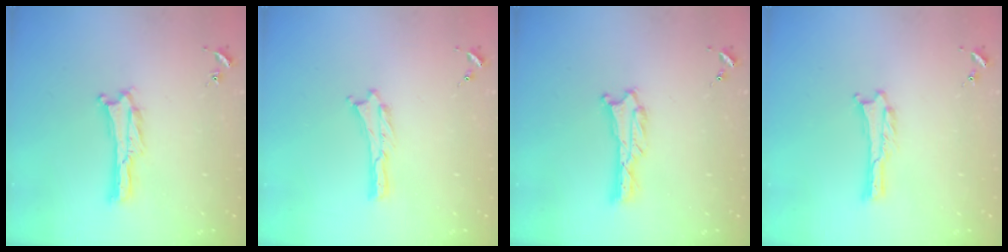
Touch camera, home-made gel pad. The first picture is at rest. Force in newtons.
{"total": 0.0}
{"total": 0.9, "press": 0.9, "slide": 0.1}
{"total": 0.0}